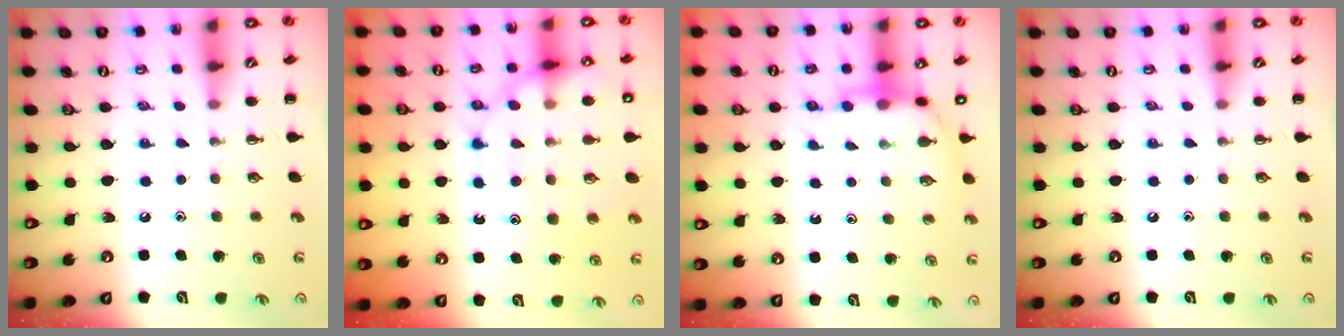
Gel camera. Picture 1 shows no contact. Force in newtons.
{"total": 18.3, "press": 18.2, "slide": 2.0}
{"total": 7.9, "press": 7.8, "slide": 1.5}
{"total": 0.0}